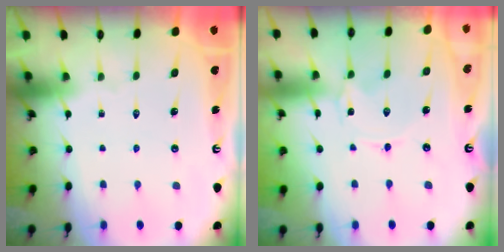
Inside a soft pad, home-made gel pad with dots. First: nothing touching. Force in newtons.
{"total": 0.0}